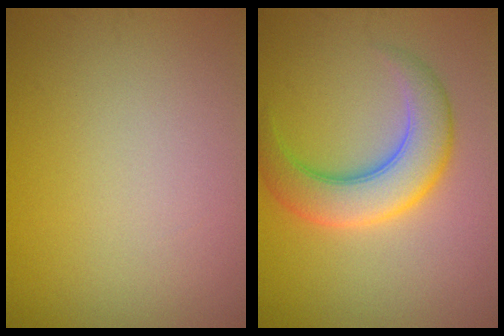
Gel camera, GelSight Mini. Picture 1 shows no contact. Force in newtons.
{"total": 5.9, "press": 5.9, "slide": 0.3}